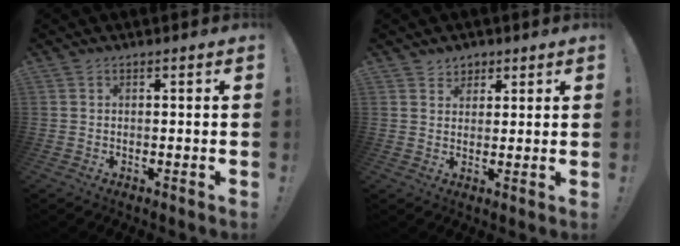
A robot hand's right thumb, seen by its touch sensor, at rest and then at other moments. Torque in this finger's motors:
{"motor_torque": [0.00, 0.01, -0.01, 0.02, 0.00]}